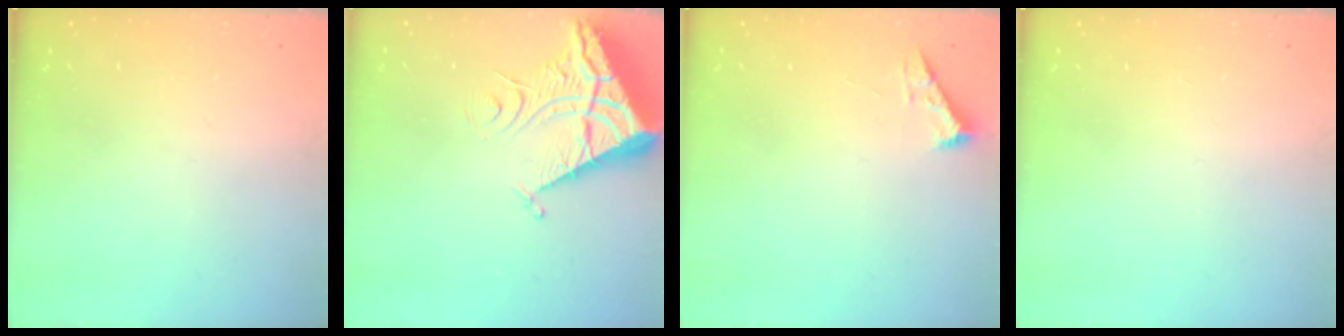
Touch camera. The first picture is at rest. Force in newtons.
{"total": 9.6, "press": 9.5, "slide": 1.1}
{"total": 2.5, "press": 2.5, "slide": 0.3}
{"total": 0.0}